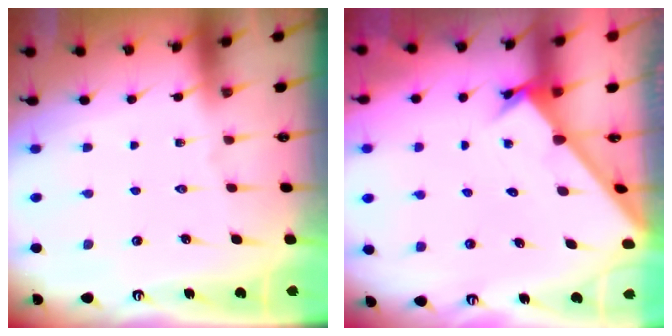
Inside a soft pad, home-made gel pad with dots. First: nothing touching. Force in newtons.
{"total": 2.1, "press": 2.1, "slide": 0.1}